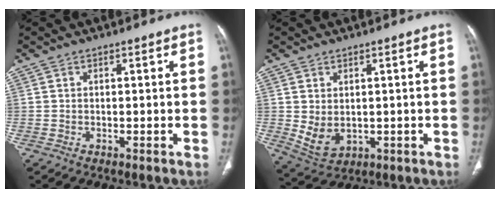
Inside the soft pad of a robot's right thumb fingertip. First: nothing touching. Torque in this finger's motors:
{"motor_torque": [-0.63, 0.75, 0.43, 0.65, 0.04]}